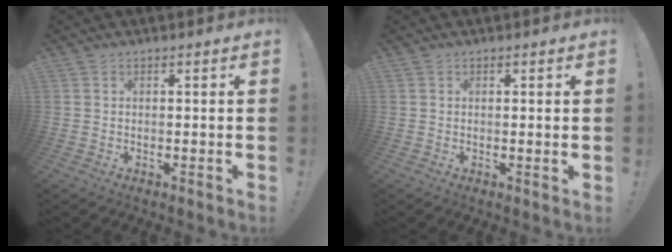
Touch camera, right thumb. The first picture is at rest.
{"total": 1.0, "force": [0.5, -0.1, 0.8], "torque": [-0.010, -0.002, 0.006]}